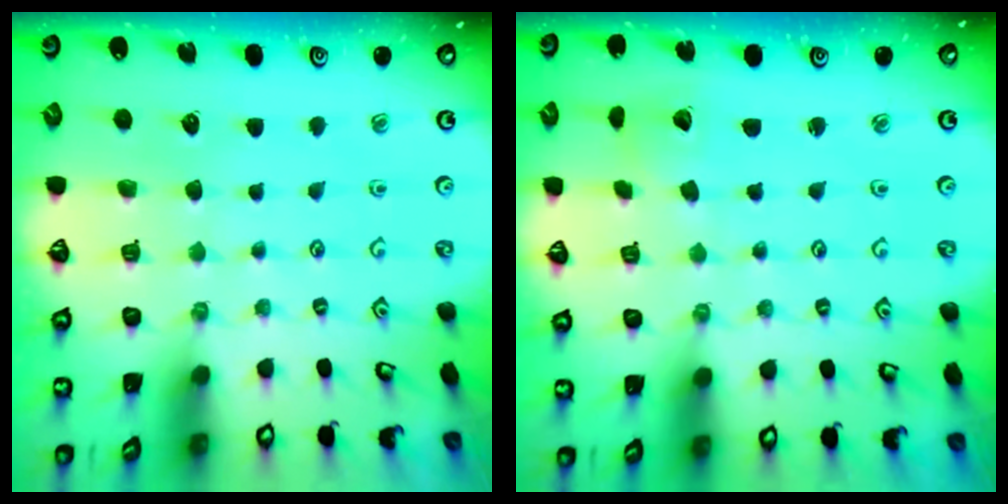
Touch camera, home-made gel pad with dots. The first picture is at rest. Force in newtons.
{"total": 2.5, "press": 2.5, "slide": 0.3}